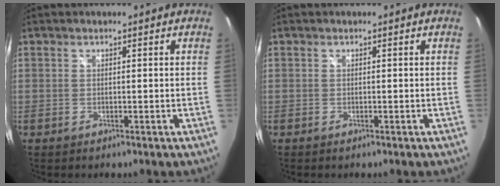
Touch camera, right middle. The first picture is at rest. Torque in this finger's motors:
{"motor_torque": [0.21, -0.19, 0.06, 0.01]}